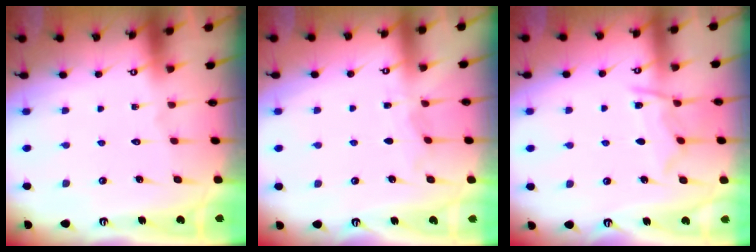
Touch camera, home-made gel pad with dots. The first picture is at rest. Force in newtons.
{"total": 4.0, "press": 3.9, "slide": 0.5}
{"total": 8.5, "press": 8.4, "slide": 0.9}